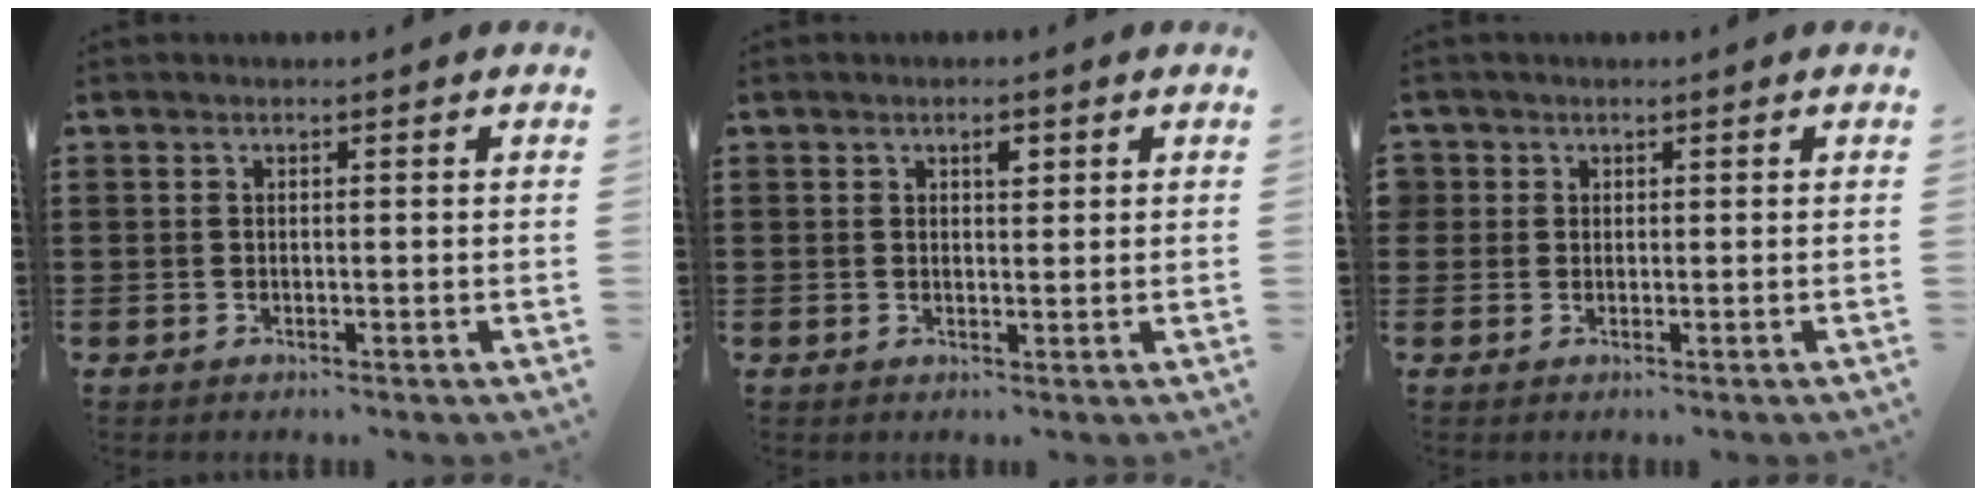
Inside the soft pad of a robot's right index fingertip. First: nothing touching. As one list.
[{"total": 1.8, "force": [0.8, 0.9, 1.3], "torque": [-0.020, 0.003, 0.011]}, {"total": 1.3, "force": [0.4, 1.2, -0.1], "torque": [-0.003, 0.006, 0.008]}]